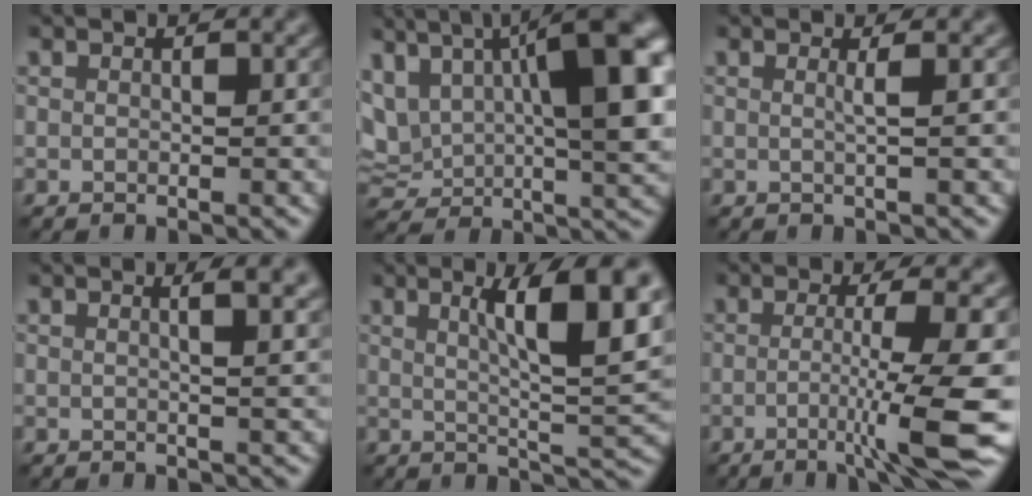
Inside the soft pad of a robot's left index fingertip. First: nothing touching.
{"total": 15.5, "force": [4.4, 7.9, 12.6], "torque": [-0.220, 0.001, 0.091]}
{"total": 0.9, "force": [0.1, 0.1, 0.9], "torque": [-0.015, 0.000, -0.002]}
{"total": 3.5, "force": [1.4, 1.4, 2.9], "torque": [-0.020, 0.010, 0.007]}
{"total": 9.0, "force": [2.9, 2.1, 8.2], "torque": [-0.109, 0.003, 0.051]}
{"total": 7.8, "force": [-2.2, 0.8, 7.4], "torque": [-0.124, -0.002, -0.039]}